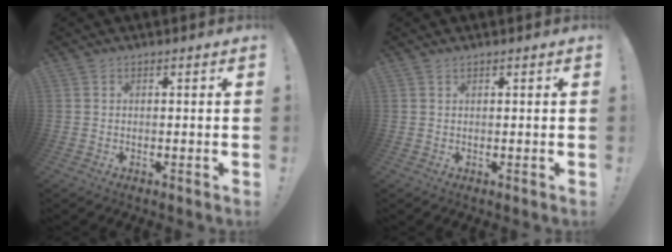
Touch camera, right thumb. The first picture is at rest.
{"total": 0.6, "force": [0.6, -0.1, 0.3], "torque": [0.000, -0.003, 0.010]}